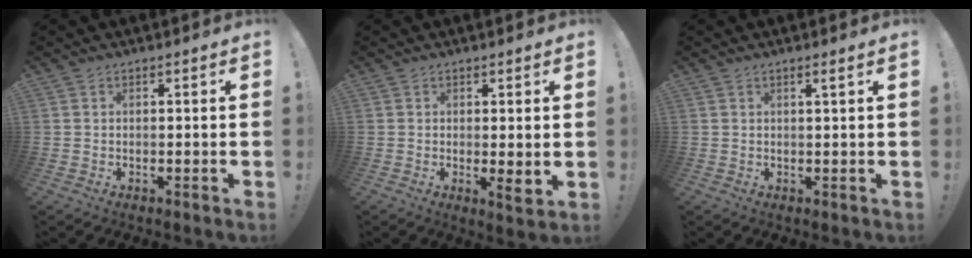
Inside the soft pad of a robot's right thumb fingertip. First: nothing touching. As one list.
[{"total": 3.8, "force": [0.4, 0.2, 3.8], "torque": [-0.048, -0.018, 0.007]}, {"total": 1.7, "force": [0.7, -0.4, 1.5], "torque": [-0.028, 0.000, 0.010]}]